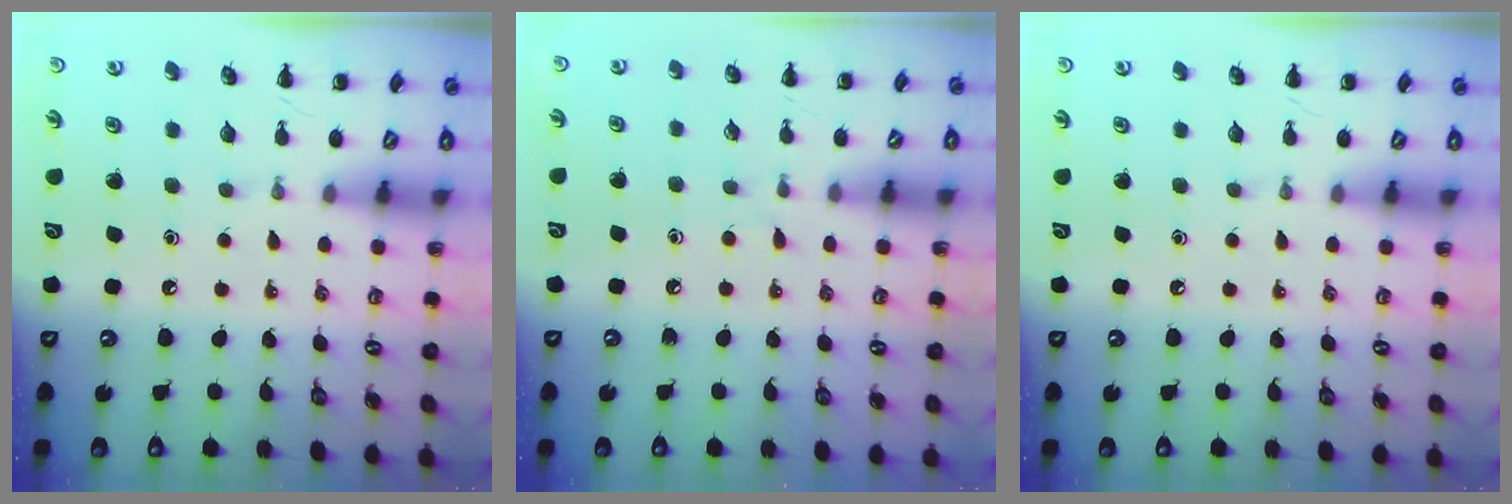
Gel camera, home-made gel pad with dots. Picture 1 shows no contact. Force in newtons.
{"total": 2.8, "press": 2.4, "slide": 1.4}
{"total": 0.0}